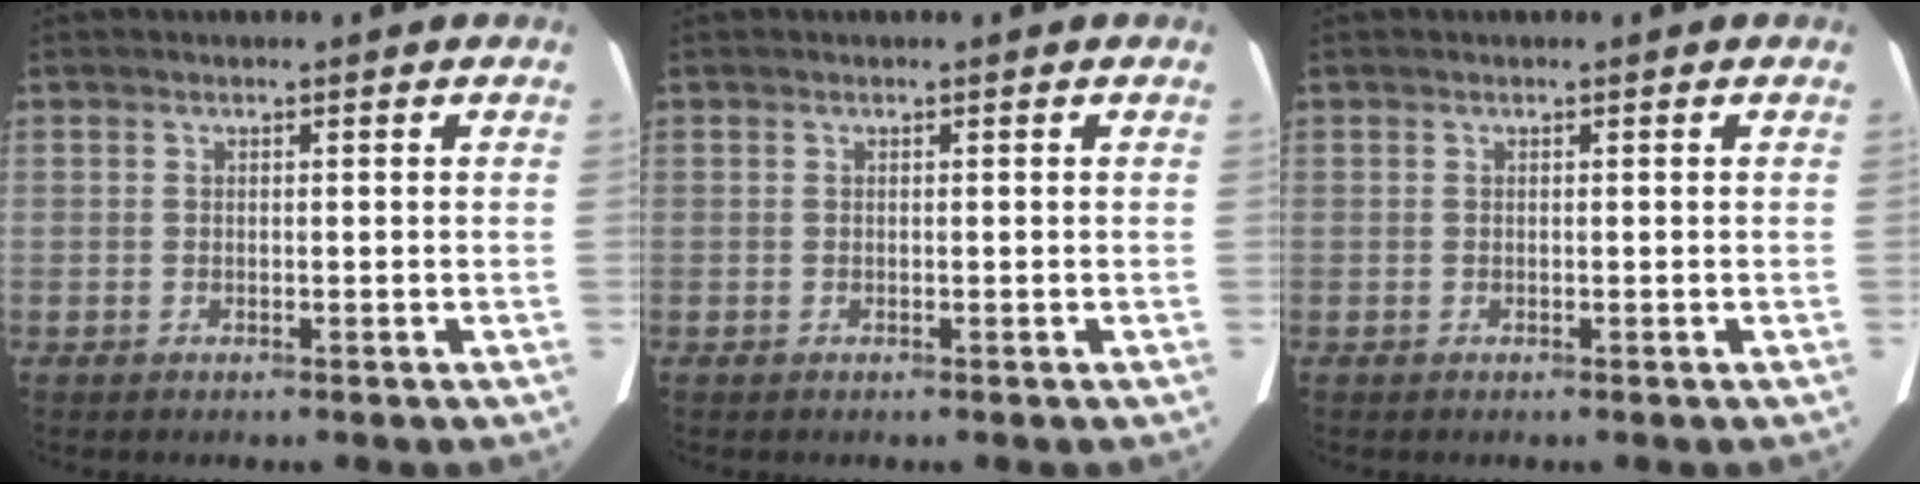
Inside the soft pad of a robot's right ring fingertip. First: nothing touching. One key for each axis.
{"total": 0.0}
{"total": 0.0}